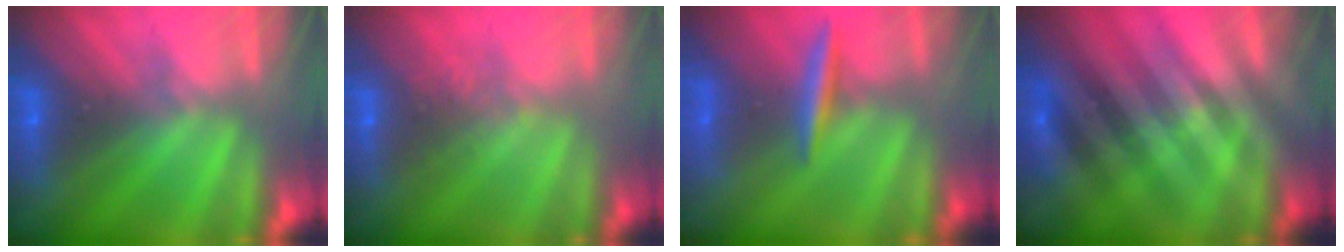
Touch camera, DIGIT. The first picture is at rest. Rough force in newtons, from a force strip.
{"total": 2.7}
{"total": 2.9}
{"total": 2.6}